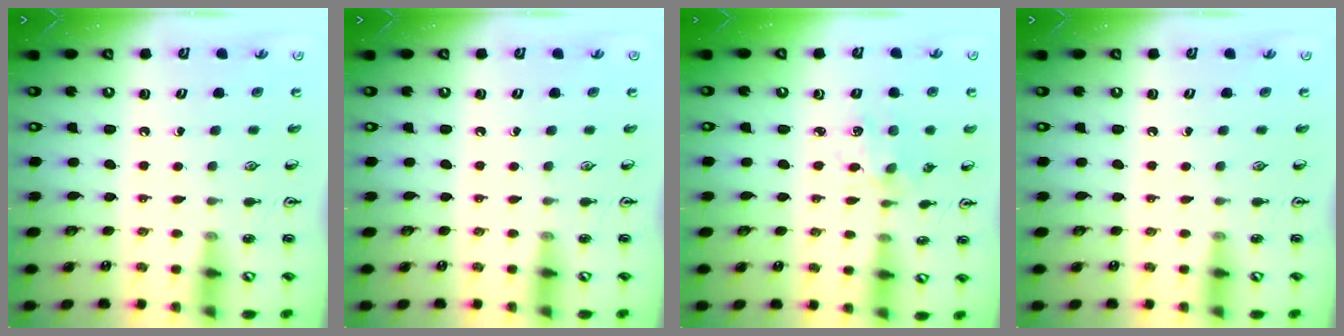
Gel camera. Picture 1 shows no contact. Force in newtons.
{"total": 0.0}
{"total": 2.4, "press": 2.4, "slide": 0.5}
{"total": 0.0}